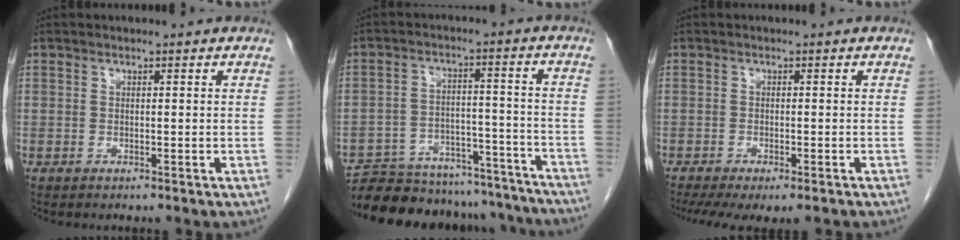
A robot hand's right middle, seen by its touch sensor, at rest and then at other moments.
{"total": 21.8, "force": [-20.2, 6.1, 5.5], "torque": [-0.081, 0.020, -0.272]}
{"total": 10.3, "force": [-8.0, 2.8, 5.8], "torque": [-0.094, -0.010, -0.112]}